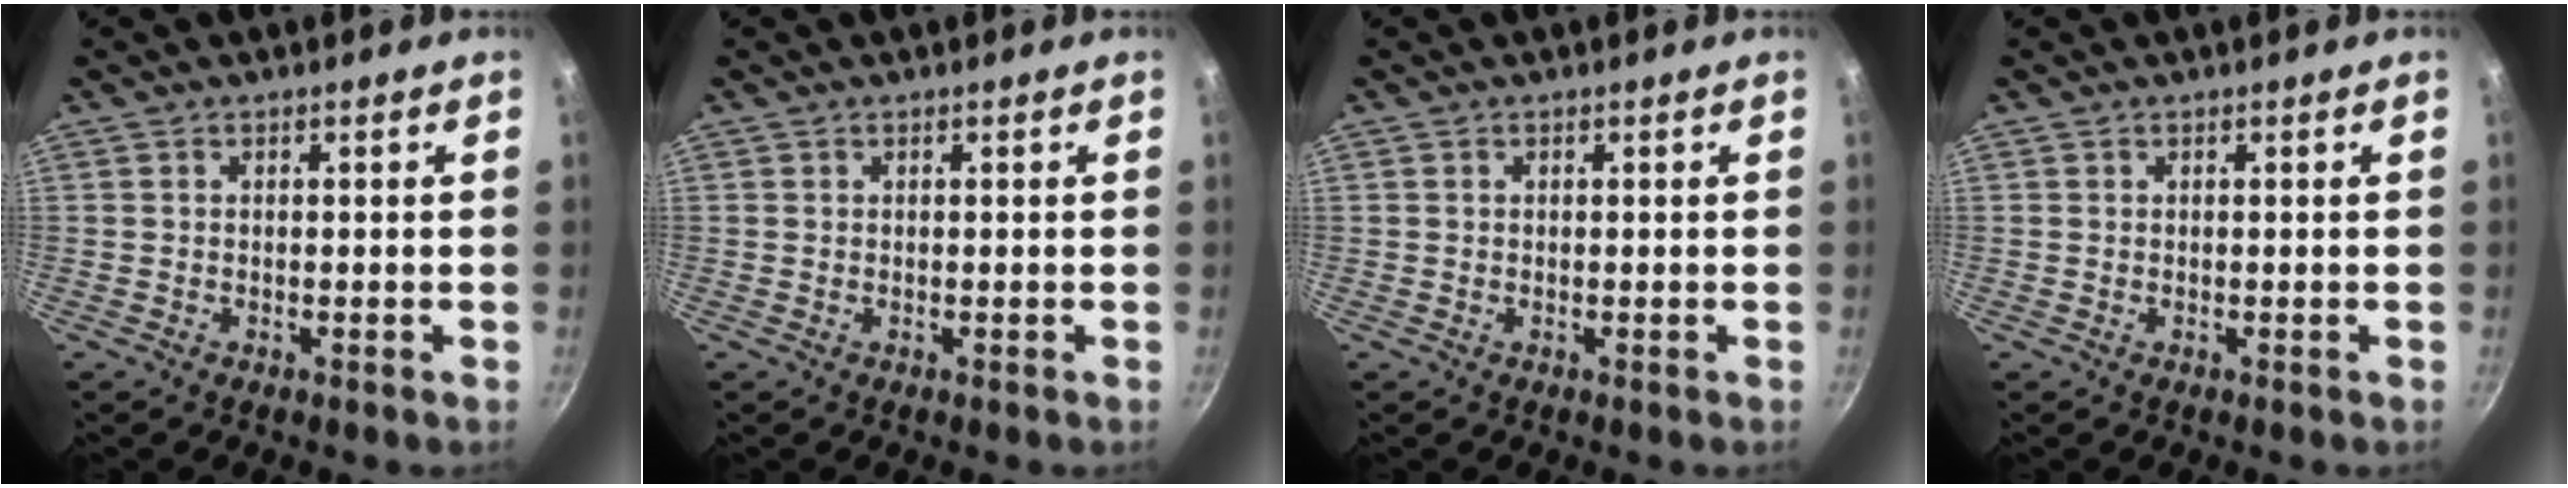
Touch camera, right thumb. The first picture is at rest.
{"total": 0.0}
{"total": 0.0}
{"total": 0.0}